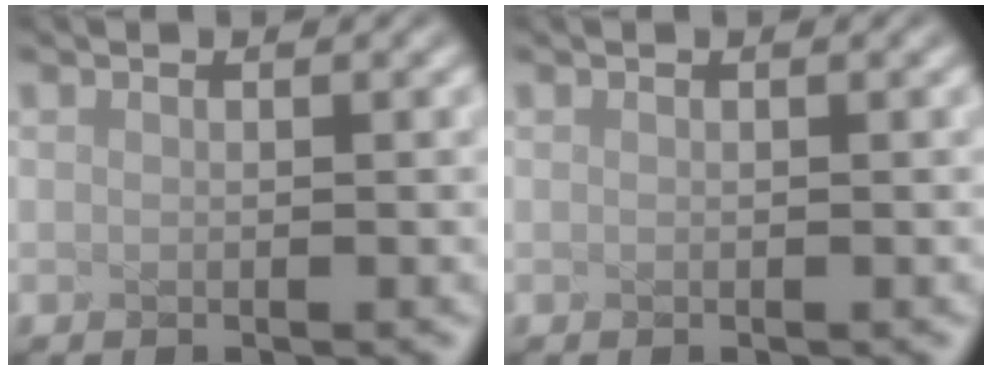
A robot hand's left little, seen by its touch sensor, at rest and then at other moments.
{"total": 0.0}